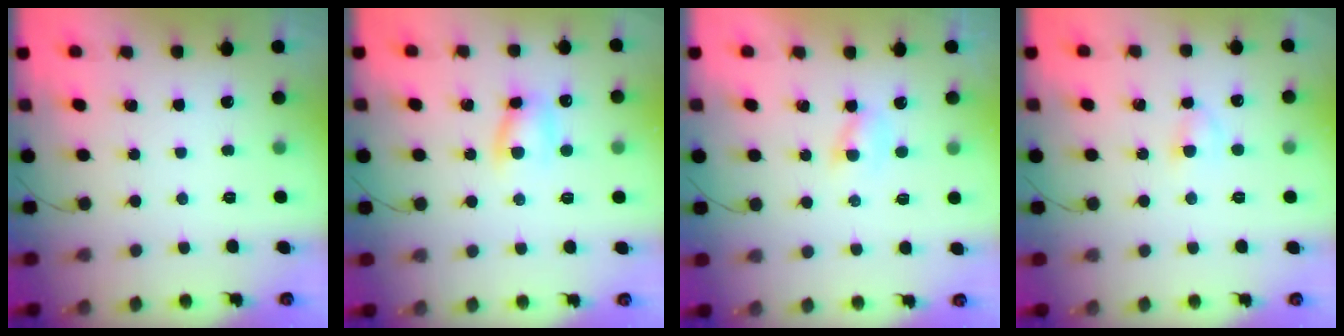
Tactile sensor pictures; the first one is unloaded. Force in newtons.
{"total": 6.9, "press": 6.8, "slide": 1.0}
{"total": 1.6, "press": 1.4, "slide": 0.8}
{"total": 3.2, "press": 2.9, "slide": 1.3}